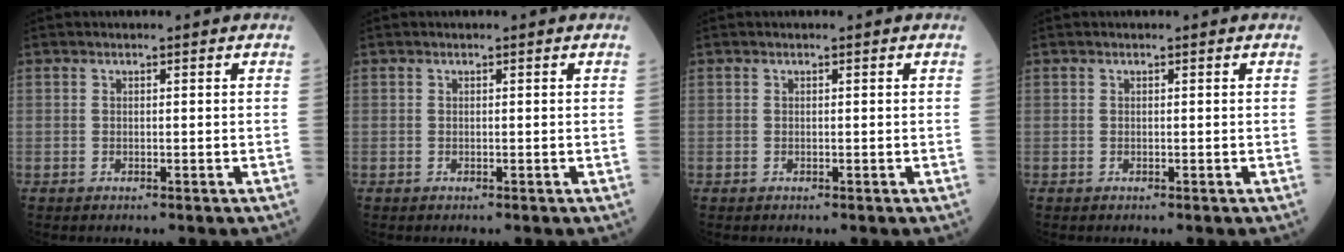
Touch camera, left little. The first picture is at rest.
{"total": 0.0}
{"total": 0.0}
{"total": 0.0}